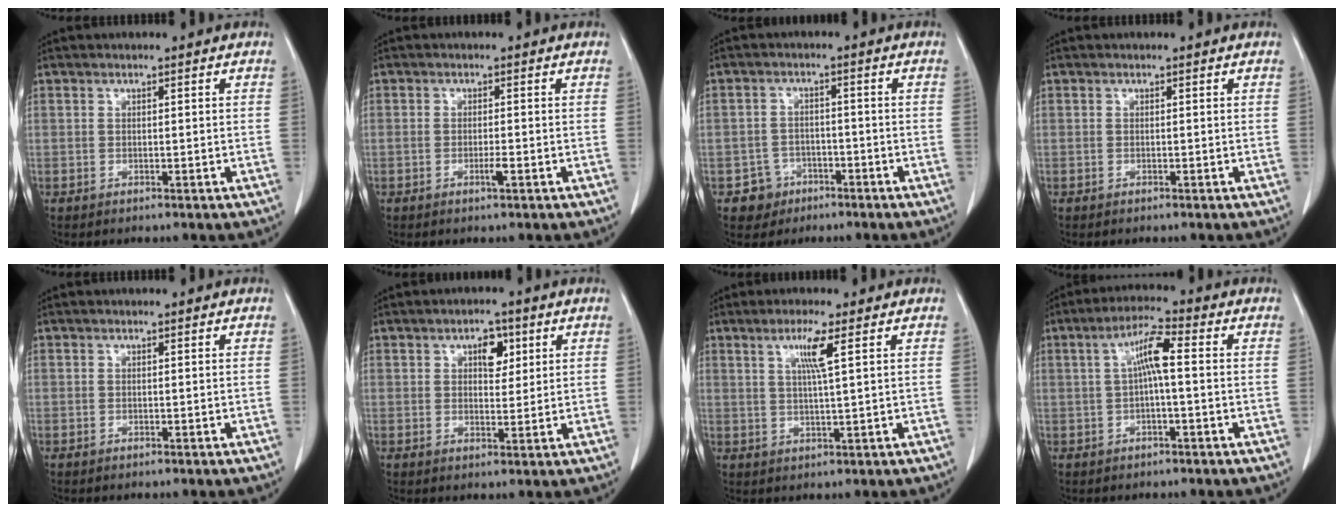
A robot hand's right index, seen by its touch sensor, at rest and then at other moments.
{"total": 1.4, "force": [-0.6, 0.1, 1.3], "torque": [-0.024, -0.001, -0.011]}
{"total": 4.3, "force": [-2.3, 3.6, 0.0], "torque": [0.006, 0.015, -0.035]}
{"total": 0.0}
{"total": 0.0}
{"total": 4.0, "force": [1.7, 2.2, 2.9], "torque": [-0.041, 0.006, 0.026]}
{"total": 4.4, "force": [1.8, -0.6, 4.0], "torque": [-0.078, -0.002, 0.035]}
{"total": 5.5, "force": [0.5, 0.6, 5.5], "torque": [-0.103, 0.017, 0.009]}